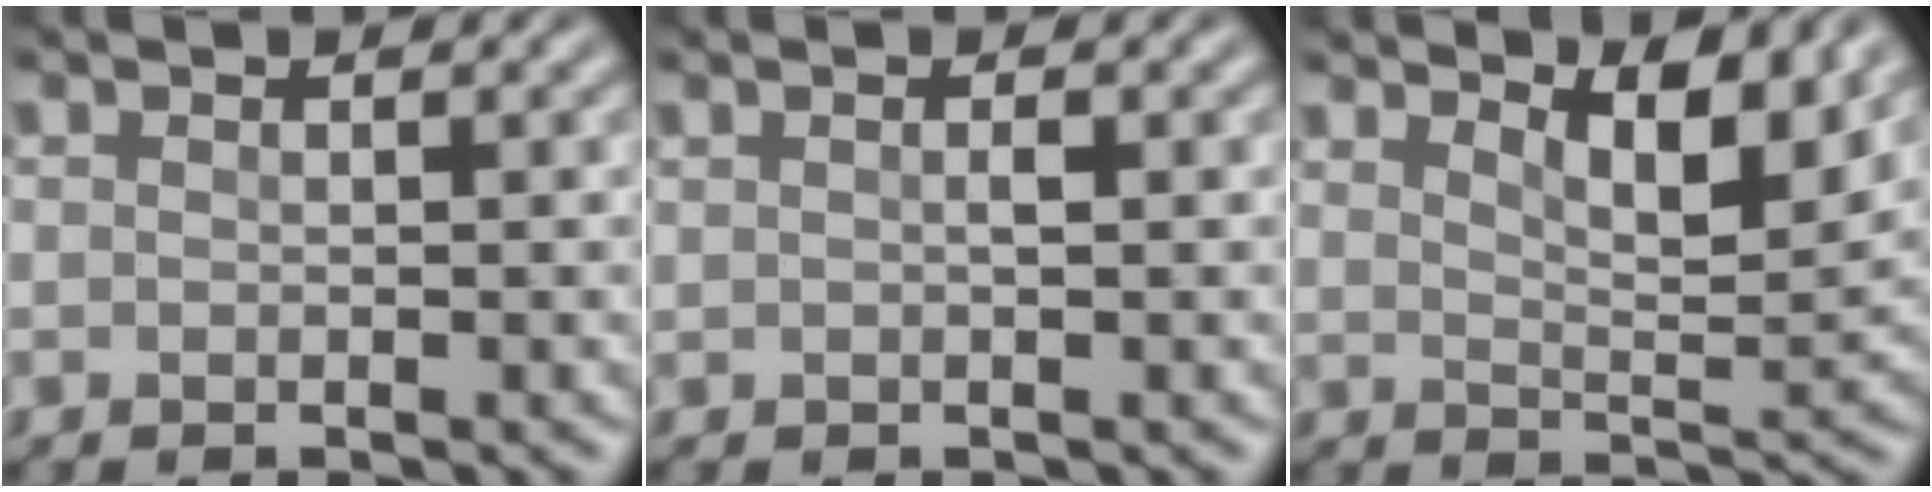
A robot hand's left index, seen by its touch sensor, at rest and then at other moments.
{"total": 0.6, "force": [0.1, 0.1, 0.6], "torque": [-0.016, 0.001, 0.000]}
{"total": 5.1, "force": [3.8, 1.3, 3.3], "torque": [-0.055, -0.005, 0.056]}